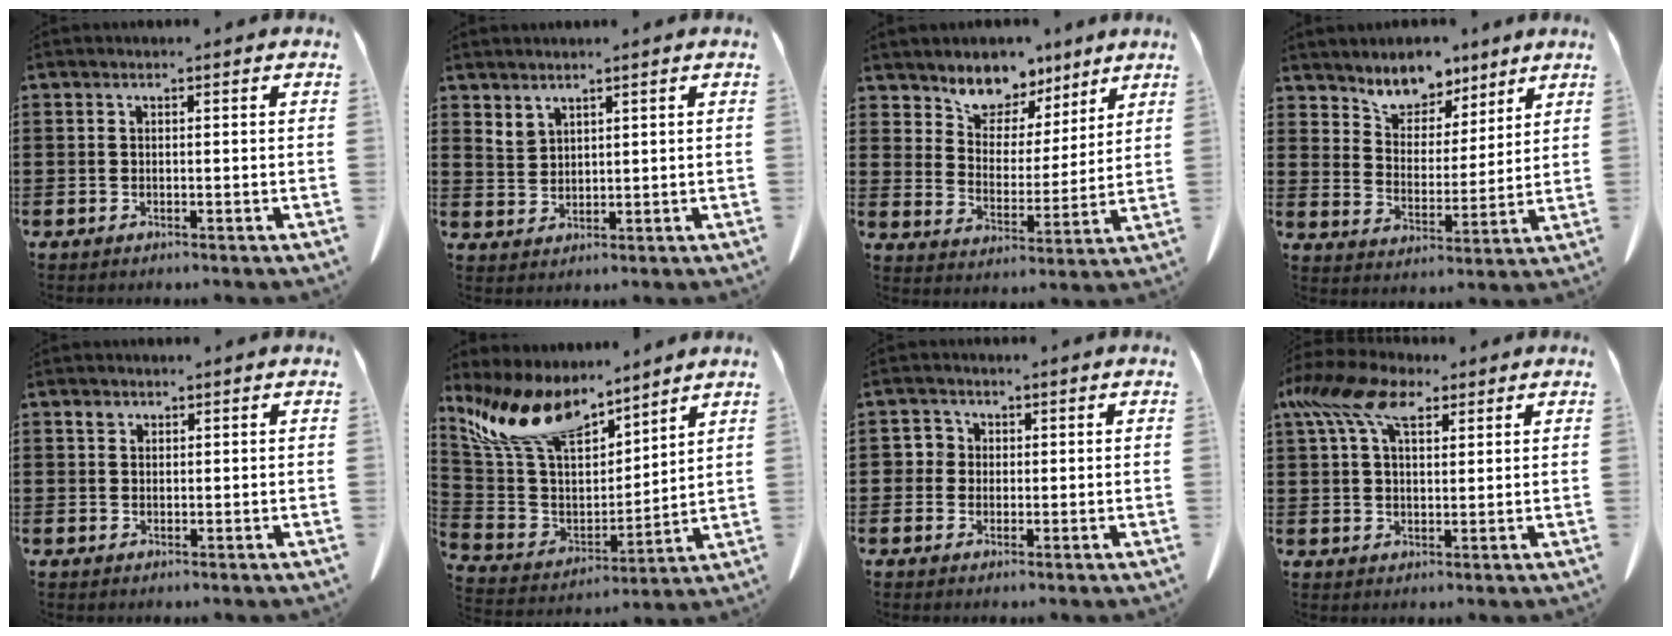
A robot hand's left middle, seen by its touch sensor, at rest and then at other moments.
{"total": 2.7, "force": [2.5, 1.0, 0.3], "torque": [-0.013, -0.003, 0.049]}
{"total": 6.7, "force": [5.7, 3.6, 0.0], "torque": [-0.044, -0.037, 0.105]}
{"total": 6.6, "force": [5.8, 3.1, 0.6], "torque": [-0.041, -0.034, 0.105]}
{"total": 1.3, "force": [0.8, 1.0, 0.4], "torque": [-0.012, 0.001, 0.017]}
{"total": 13.2, "force": [9.6, 5.9, 6.8], "torque": [-0.188, -0.050, 0.173]}
{"total": 2.2, "force": [0.3, 2.2, 0.5], "torque": [-0.023, 0.007, 0.003]}
{"total": 9.5, "force": [5.6, 4.6, 6.2], "torque": [-0.148, 0.004, 0.102]}